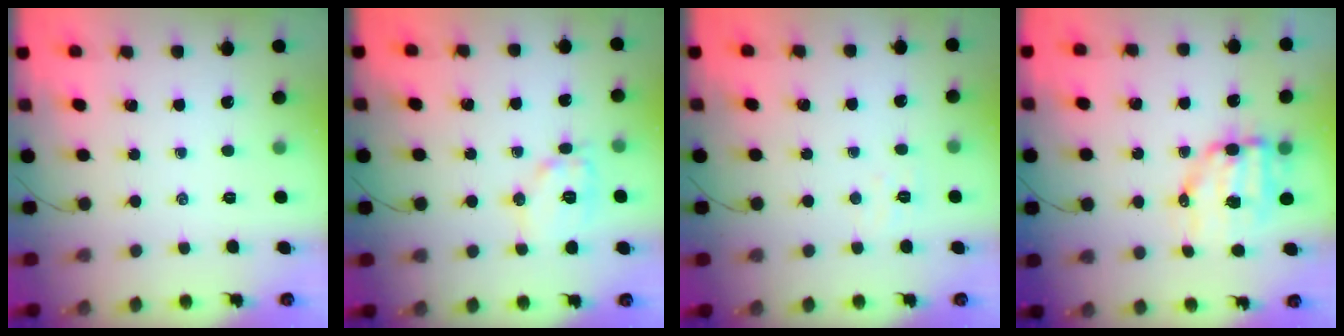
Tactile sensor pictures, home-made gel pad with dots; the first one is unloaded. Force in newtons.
{"total": 10.5, "press": 10.5, "slide": 0.3}
{"total": 3.9, "press": 3.8, "slide": 0.8}
{"total": 8.7, "press": 8.5, "slide": 1.8}